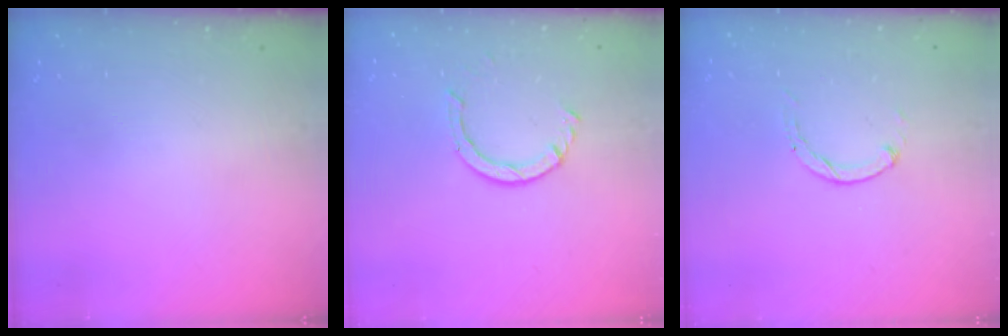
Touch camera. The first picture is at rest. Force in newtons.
{"total": 3.2, "press": 3.2, "slide": 0.3}
{"total": 0.7, "press": 0.6, "slide": 0.2}